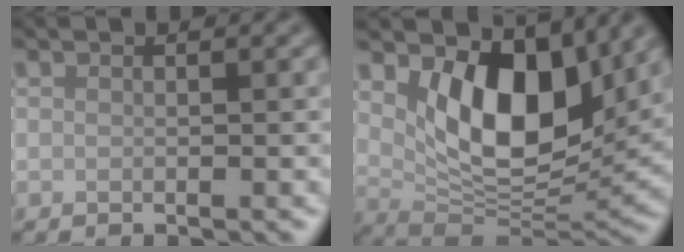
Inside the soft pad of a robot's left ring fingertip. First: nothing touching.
{"total": 9.4, "force": [3.3, 5.2, 7.1], "torque": [-0.107, -0.026, 0.055]}